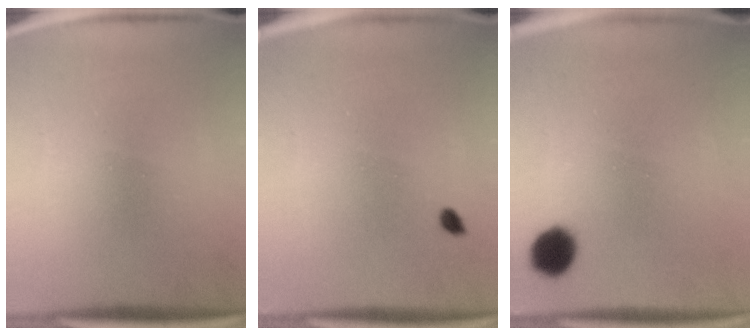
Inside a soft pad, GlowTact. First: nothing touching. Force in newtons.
{"total": 0.9}
{"total": 6.7}